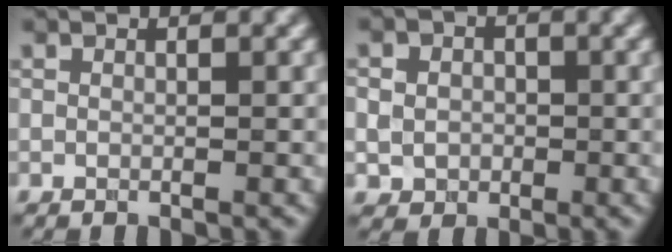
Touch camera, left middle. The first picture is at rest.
{"total": 3.4, "force": [0.2, 3.0, 1.6], "torque": [-0.016, 0.011, -0.013]}